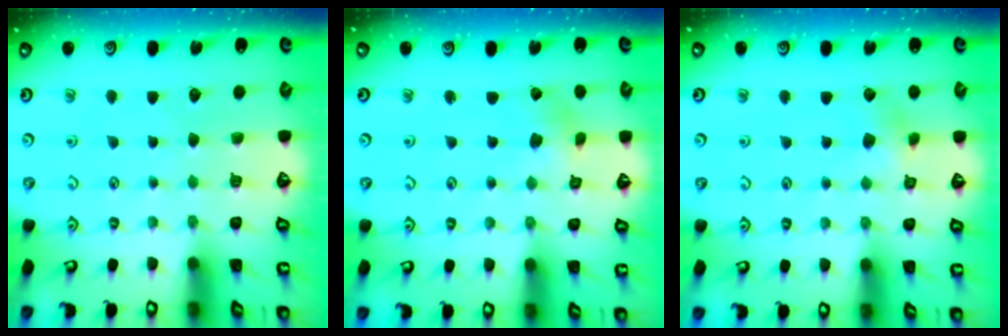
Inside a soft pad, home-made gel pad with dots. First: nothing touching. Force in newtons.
{"total": 2.2, "press": 2.2, "slide": 0.3}
{"total": 3.9, "press": 3.8, "slide": 0.8}